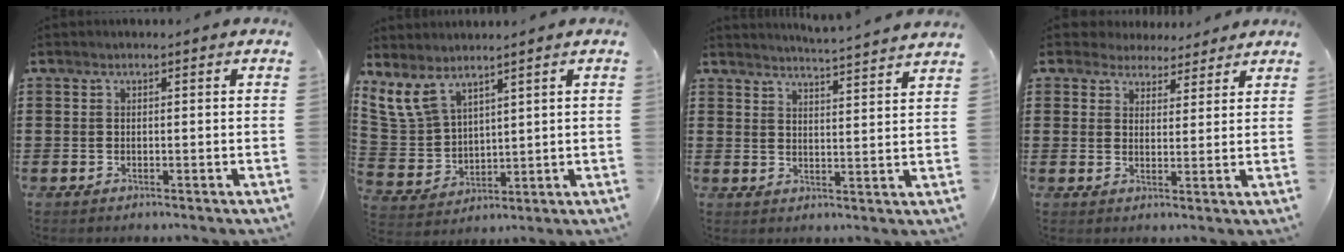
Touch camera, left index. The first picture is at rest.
{"total": 7.3, "force": [5.2, 3.5, 3.7], "torque": [-0.099, -0.012, 0.099]}
{"total": 4.1, "force": [3.9, -1.0, 0.2], "torque": [-0.020, -0.028, 0.067]}
{"total": 3.7, "force": [3.4, 1.6, 0.0], "torque": [-0.016, 0.000, 0.064]}